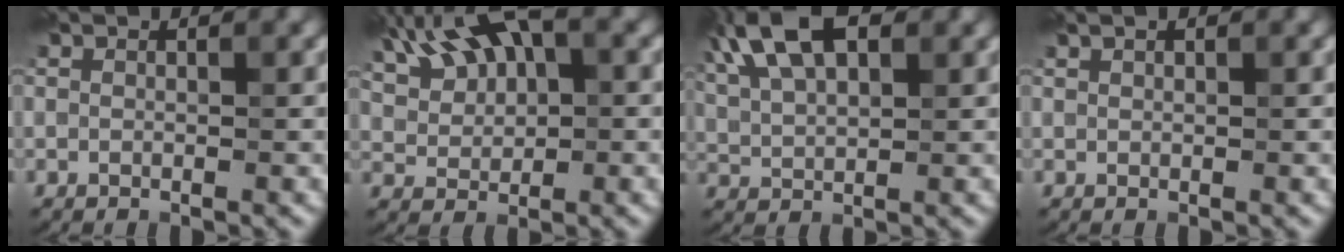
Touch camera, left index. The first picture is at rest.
{"total": 9.5, "force": [4.5, 5.1, 6.6], "torque": [-0.125, 0.039, 0.073]}
{"total": 10.2, "force": [5.1, 5.0, 7.3], "torque": [-0.153, 0.045, 0.076]}
{"total": 0.6, "force": [0.5, 0.1, 0.3], "torque": [-0.005, 0.004, 0.010]}